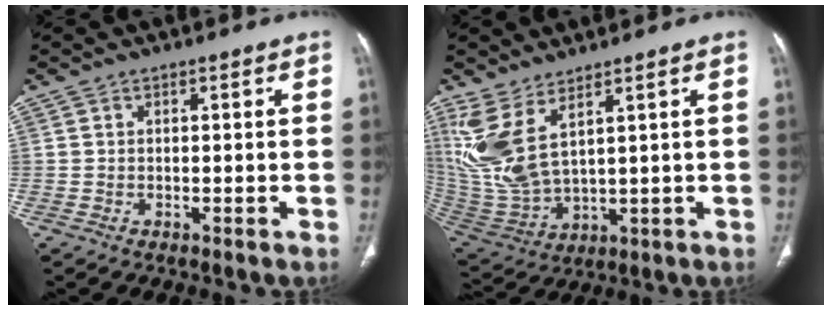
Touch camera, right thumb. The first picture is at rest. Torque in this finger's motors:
{"motor_torque": [0.12, 0.36, 1.02, 1.24, 0.27]}